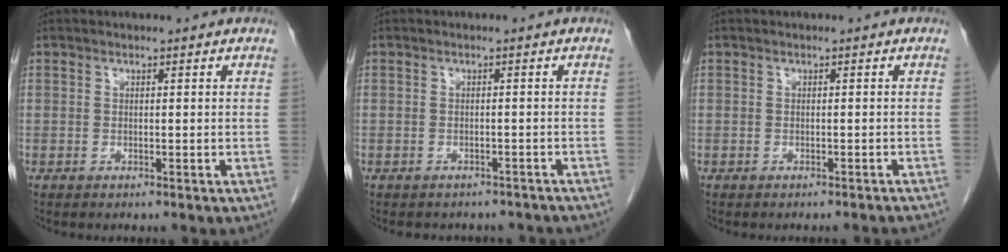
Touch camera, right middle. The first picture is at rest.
{"total": 7.4, "force": [-6.6, 3.0, 1.6], "torque": [-0.021, 0.006, -0.065]}
{"total": 4.0, "force": [-3.9, 0.4, 1.1], "torque": [-0.018, -0.012, -0.040]}